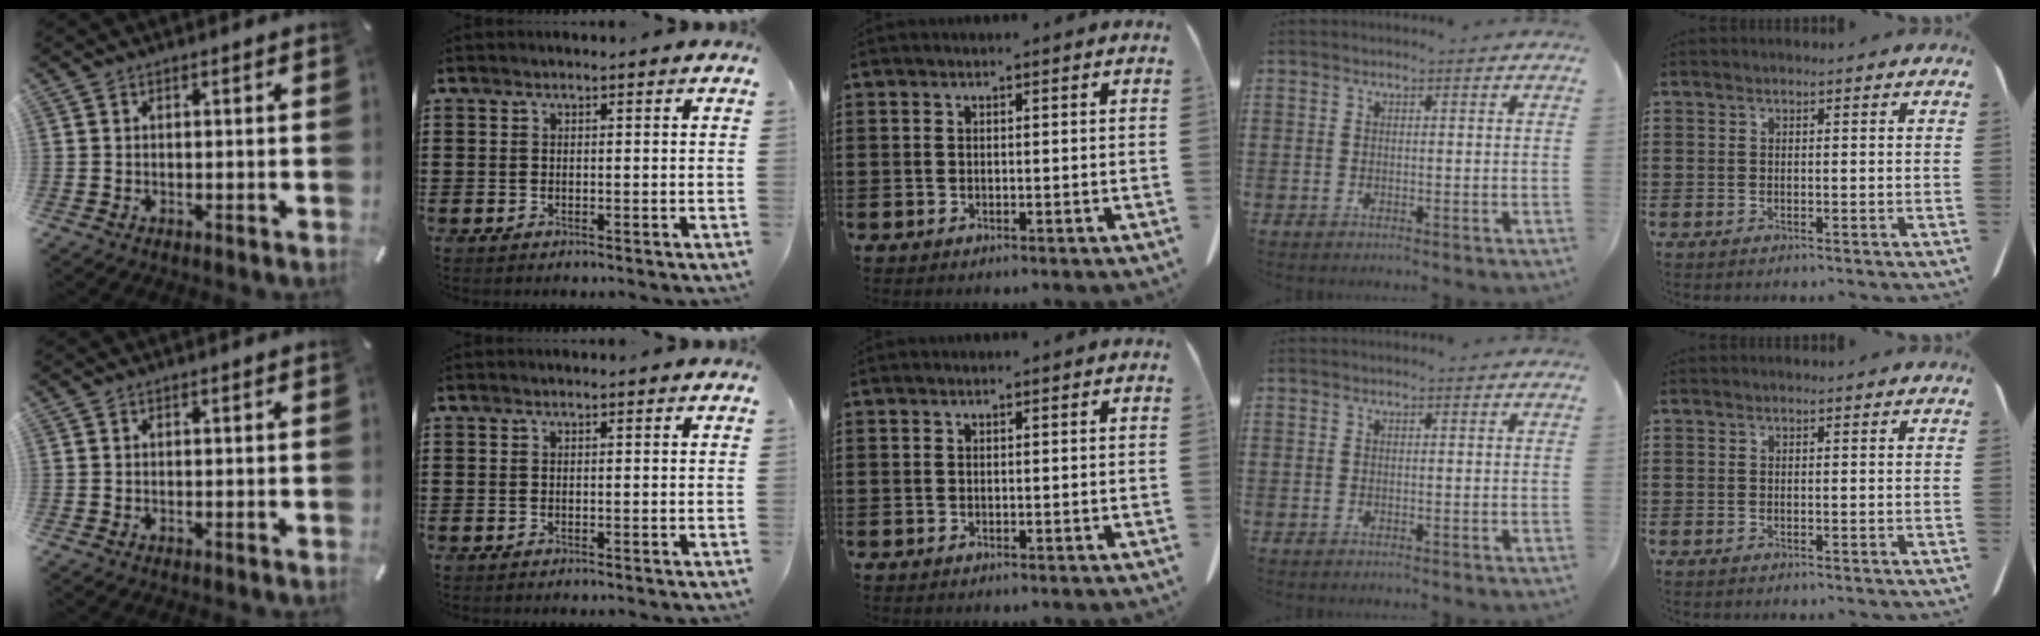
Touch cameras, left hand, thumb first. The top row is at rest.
{}